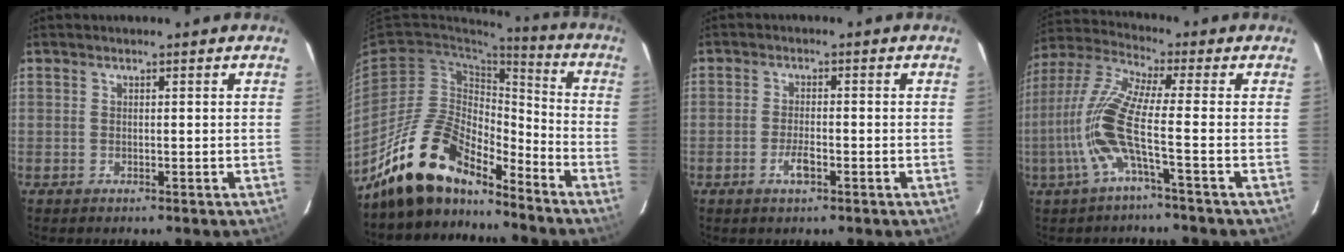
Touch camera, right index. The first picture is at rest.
{"total": 16.5, "force": [-13.9, 5.8, 6.9], "torque": [-0.137, 0.015, -0.251]}
{"total": 3.2, "force": [-1.6, 1.0, 2.6], "torque": [-0.057, -0.001, -0.031]}
{"total": 11.4, "force": [-3.1, 0.0, 11.0], "torque": [-0.235, 0.000, -0.064]}